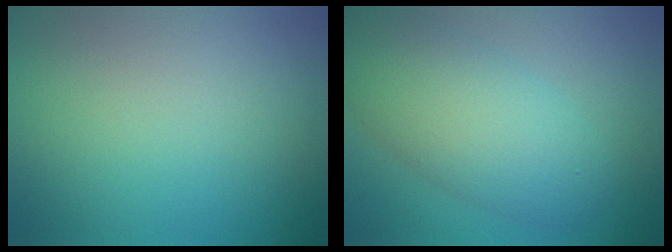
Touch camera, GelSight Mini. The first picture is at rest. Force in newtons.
{"total": 6.1, "press": 6.1, "slide": 0.5}